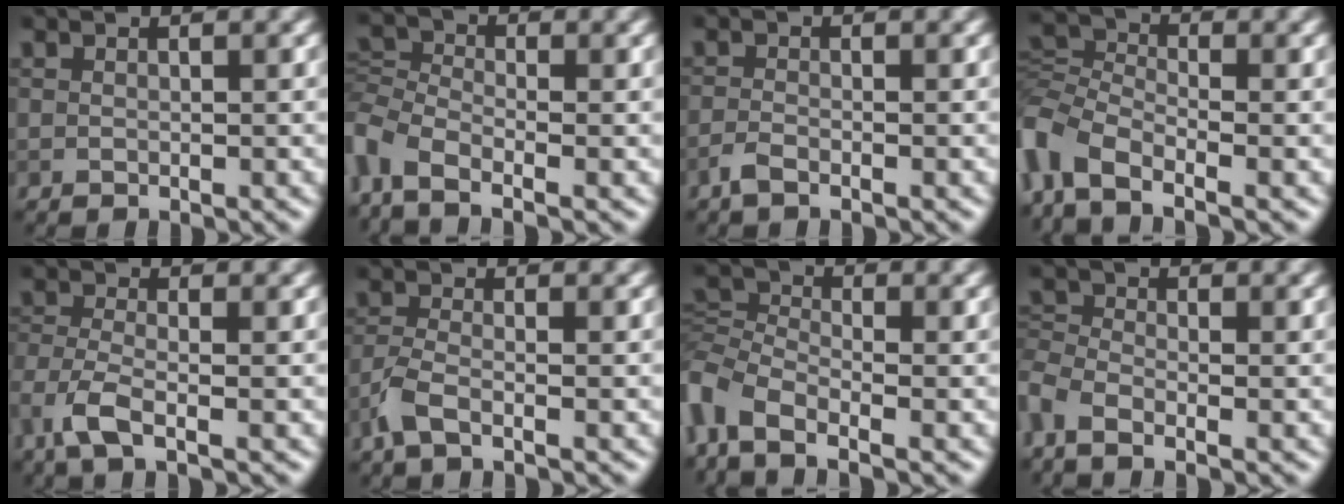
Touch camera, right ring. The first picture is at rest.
{"total": 4.6, "force": [-2.5, 2.4, 3.0], "torque": [-0.067, -0.001, -0.070]}
{"total": 1.4, "force": [-1.0, 0.4, 0.9], "torque": [-0.021, 0.000, -0.025]}
{"total": 6.2, "force": [-3.0, 3.5, 4.3], "torque": [-0.093, 0.005, -0.078]}
{"total": 3.8, "force": [-2.2, 1.4, 2.8], "torque": [-0.070, -0.008, -0.056]}
{"total": 2.7, "force": [-1.7, 0.8, 1.9], "torque": [-0.048, -0.003, -0.046]}
{"total": 5.3, "force": [-2.7, 2.9, 3.5], "torque": [-0.078, 0.003, -0.073]}
{"total": 3.1, "force": [-1.8, 1.4, 2.1], "torque": [-0.058, -0.011, -0.048]}